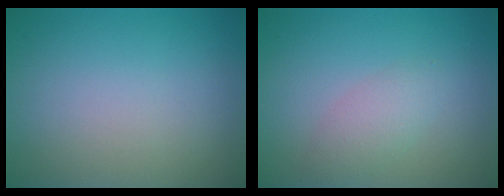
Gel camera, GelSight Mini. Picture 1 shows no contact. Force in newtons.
{"total": 2.0, "press": 2.0, "slide": 0.1}